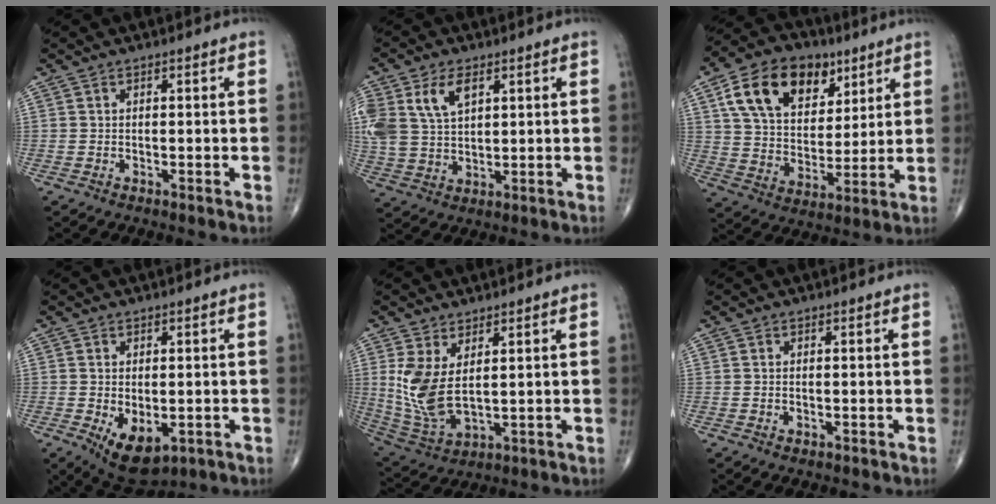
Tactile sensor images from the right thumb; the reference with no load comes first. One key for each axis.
{"total": 12.8, "fx": 4.8, "fy": 8.0, "fz": 8.7, "tx": -0.197, "ty": -0.004, "tz": 0.101}
{"total": 18.4, "fx": 8.6, "fy": 12.1, "fz": 10.9, "tx": -0.155, "ty": -0.018, "tz": 0.150}
{"total": 8.1, "fx": -2.3, "fy": 4.4, "fz": 6.4, "tx": -0.096, "ty": -0.012, "tz": -0.020}
{"total": 10.4, "fx": 2.4, "fy": 5.1, "fz": 8.7, "tx": -0.184, "ty": -0.019, "tz": 0.066}
{"total": 0.7, "fx": -0.2, "fy": 0.4, "fz": 0.5, "tx": -0.011, "ty": 0.000, "tz": -0.001}